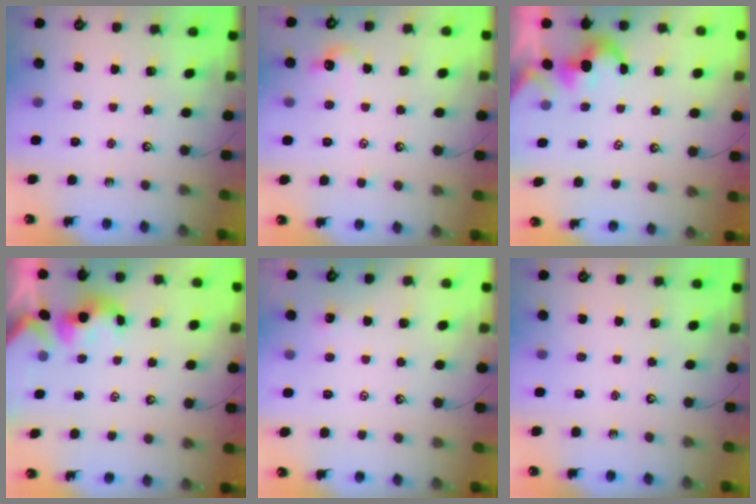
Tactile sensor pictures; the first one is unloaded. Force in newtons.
{"total": 0.8, "press": 0.5, "slide": 0.6}
{"total": 1.6, "press": 1.6, "slide": 0.2}
{"total": 0.5, "press": 0.4, "slide": 0.4}
{"total": 2.0, "press": 2.0, "slide": 0.4}
{"total": 0.0}